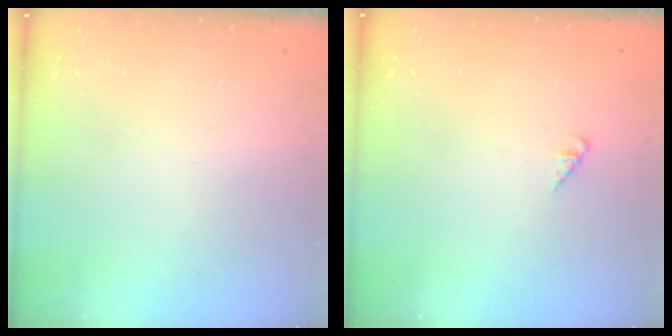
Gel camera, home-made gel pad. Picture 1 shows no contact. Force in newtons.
{"total": 1.3, "press": 1.3, "slide": 0.3}